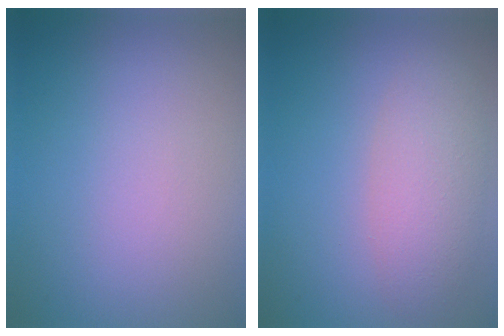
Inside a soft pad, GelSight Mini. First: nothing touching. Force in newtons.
{"total": 3.7, "press": 3.7, "slide": 0.2}